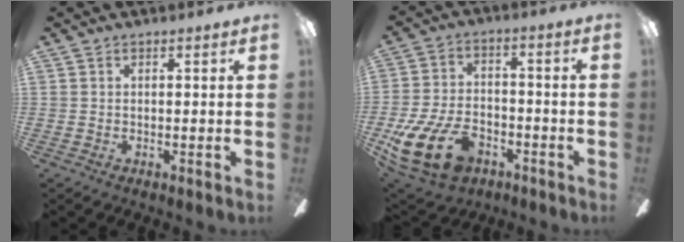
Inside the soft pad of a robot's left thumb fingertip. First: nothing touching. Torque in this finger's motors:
{"motor_torque": [1.27, 3.12, 0.80, -0.53, 0.12]}